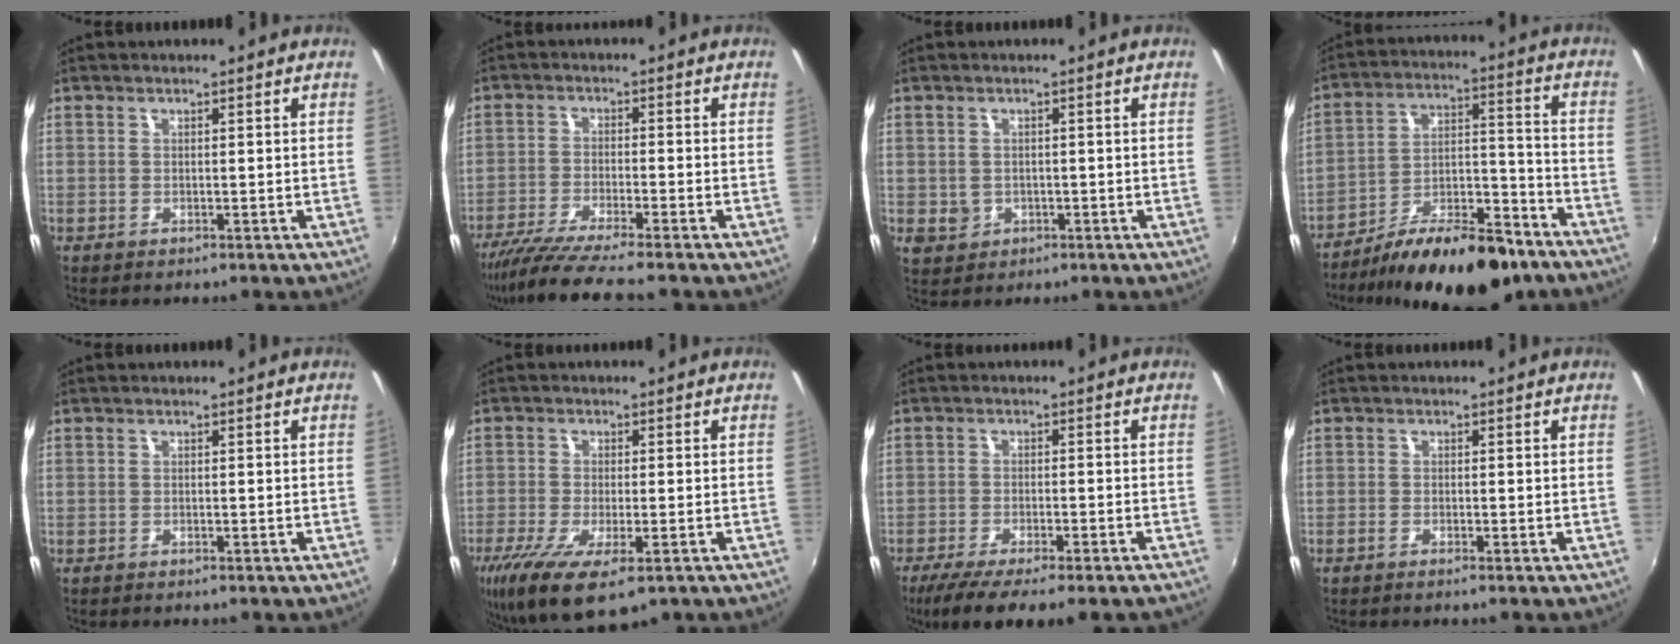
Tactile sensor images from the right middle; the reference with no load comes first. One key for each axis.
{"total": 9.1, "fx": -7.8, "fy": -0.8, "fz": 4.7, "tx": -0.102, "ty": -0.032, "tz": -0.135}
{"total": 3.5, "fx": -0.6, "fy": 3.2, "fz": 1.2, "tx": -0.024, "ty": -0.002, "tz": -0.004}
{"total": 19.0, "fx": -13.9, "fy": 6.3, "fz": 11.2, "tx": -0.176, "ty": 0.004, "tz": -0.210}
{"total": 0.0}
{"total": 13.1, "fx": -7.2, "fy": 4.6, "fz": 9.9, "tx": -0.209, "ty": -0.052, "tz": -0.118}
{"total": 11.0, "fx": -8.5, "fy": 1.3, "fz": 6.8, "tx": -0.141, "ty": -0.044, "tz": -0.133}
{"total": 1.1, "fx": -0.9, "fy": -0.1, "fz": 0.6, "tx": -0.017, "ty": -0.001, "tz": -0.021}